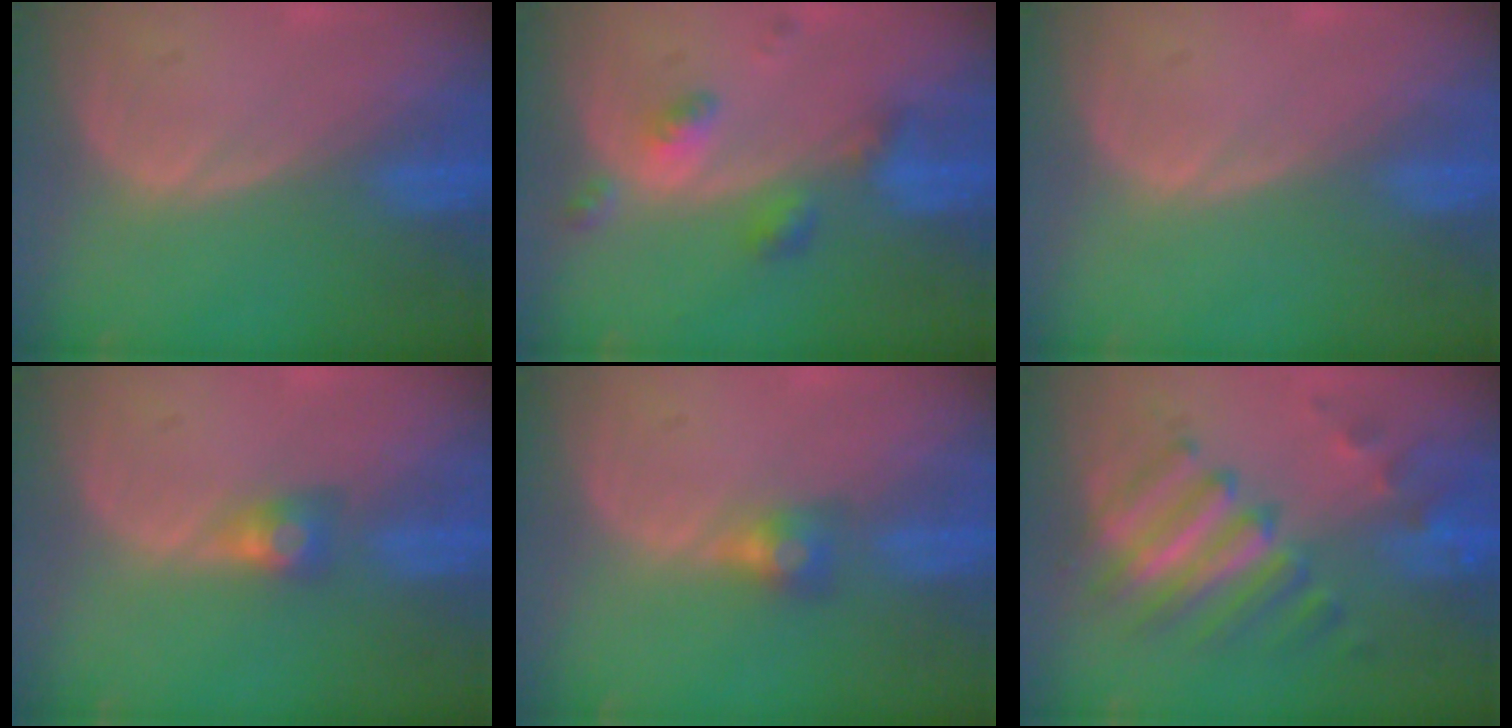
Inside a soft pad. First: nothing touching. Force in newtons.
{"total": 5.2, "press": 4.6, "slide": 2.6}
{"total": 0.0}
{"total": 3.0, "press": 2.5, "slide": 1.7}
{"total": 2.8, "press": 2.5, "slide": 1.3}
{"total": 8.7, "press": 8.3, "slide": 2.4}